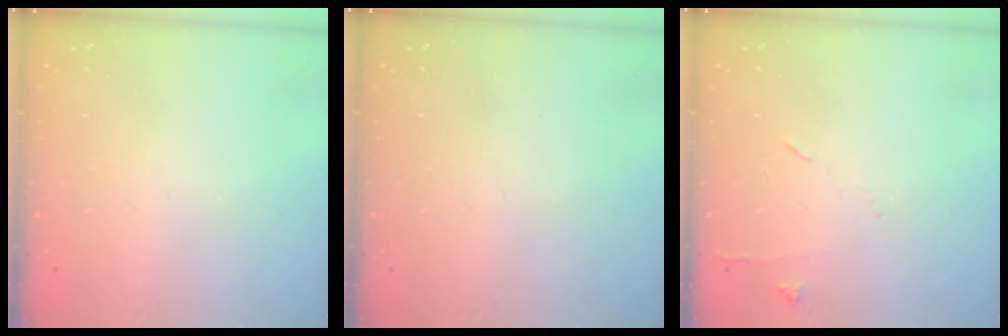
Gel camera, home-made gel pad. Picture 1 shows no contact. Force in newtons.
{"total": 0.0}
{"total": 6.2, "press": 6.1, "slide": 0.8}